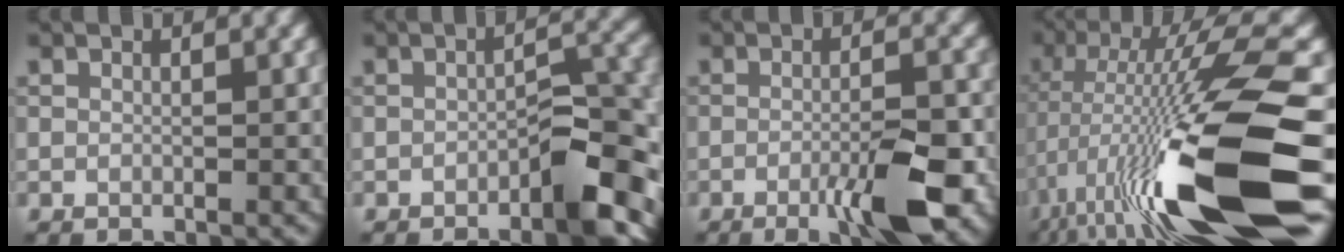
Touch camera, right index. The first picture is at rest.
{"total": 6.8, "force": [-3.0, 2.3, 5.6], "torque": [-0.066, 0.016, -0.044]}
{"total": 6.0, "force": [-2.3, 1.1, 5.4], "torque": [-0.089, 0.000, -0.038]}
{"total": 16.6, "force": [-4.7, 2.9, 15.7], "torque": [-0.276, 0.011, -0.071]}